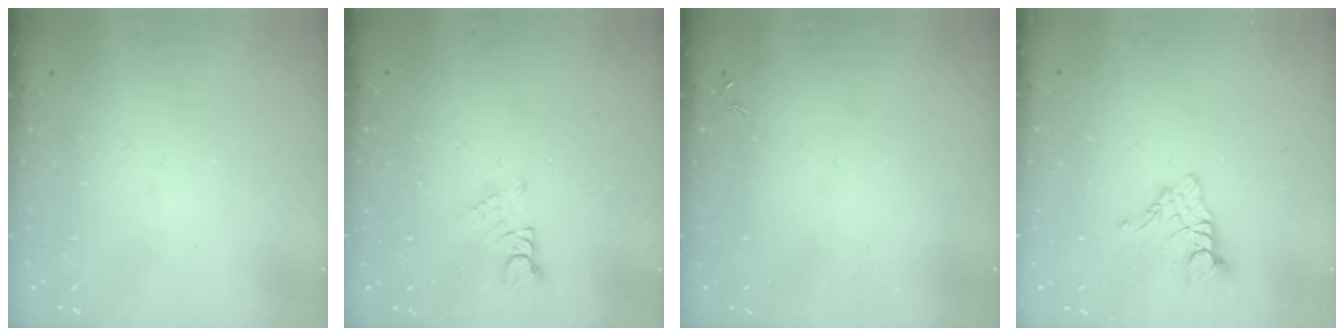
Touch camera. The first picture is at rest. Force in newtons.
{"total": 1.5, "press": 1.5, "slide": 0.2}
{"total": 0.0}
{"total": 7.7, "press": 7.7, "slide": 0.7}